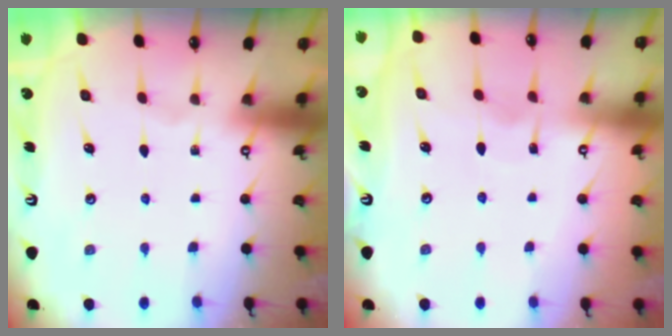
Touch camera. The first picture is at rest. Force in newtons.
{"total": 3.8, "press": 3.8, "slide": 0.4}